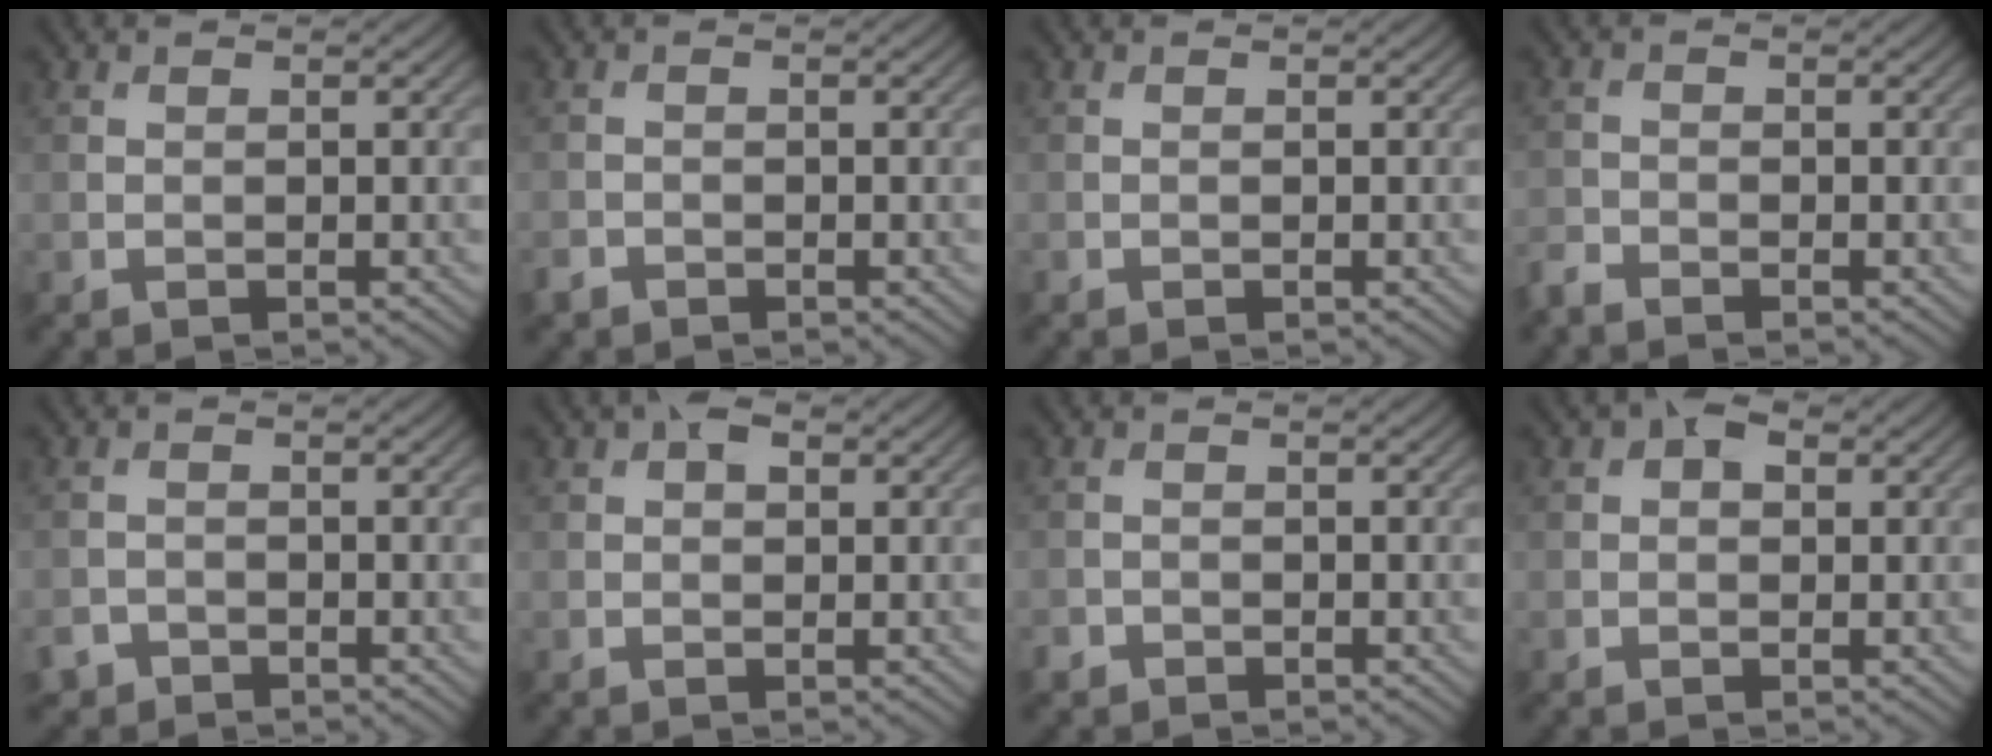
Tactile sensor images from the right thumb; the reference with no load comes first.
{"total": 1.2, "force": [-1.0, 0.7, 0.2], "torque": [-0.005, -0.003, -0.022]}
{"total": 0.0}
{"total": 1.8, "force": [-1.7, 0.4, 0.4], "torque": [-0.010, -0.006, -0.045]}
{"total": 1.8, "force": [-1.4, 1.1, 0.3], "torque": [-0.007, -0.003, -0.033]}
{"total": 2.1, "force": [0.9, 1.2, 1.4], "torque": [-0.021, 0.006, 0.010]}
{"total": 1.2, "force": [-0.9, 0.8, 0.1], "torque": [-0.002, -0.002, -0.020]}
{"total": 2.4, "force": [0.9, 1.6, 1.6], "torque": [-0.021, 0.004, 0.008]}